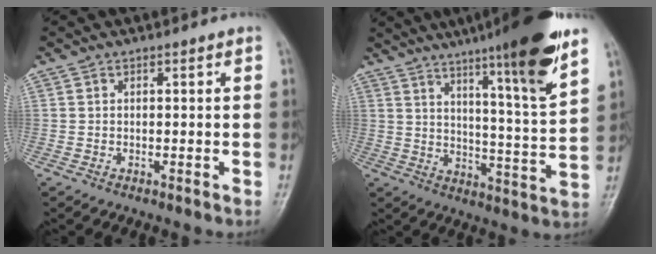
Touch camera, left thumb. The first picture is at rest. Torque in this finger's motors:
{"motor_torque": [2.89, 1.37, 1.60, -1.17, 0.52]}